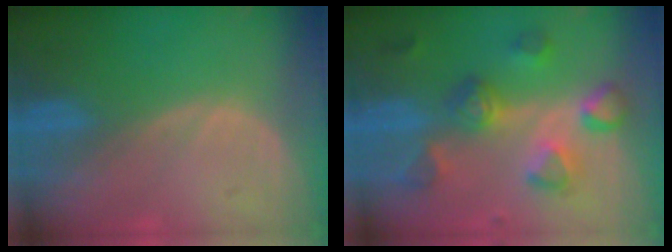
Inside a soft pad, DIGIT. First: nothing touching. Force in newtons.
{"total": 8.1, "press": 7.8, "slide": 2.3}